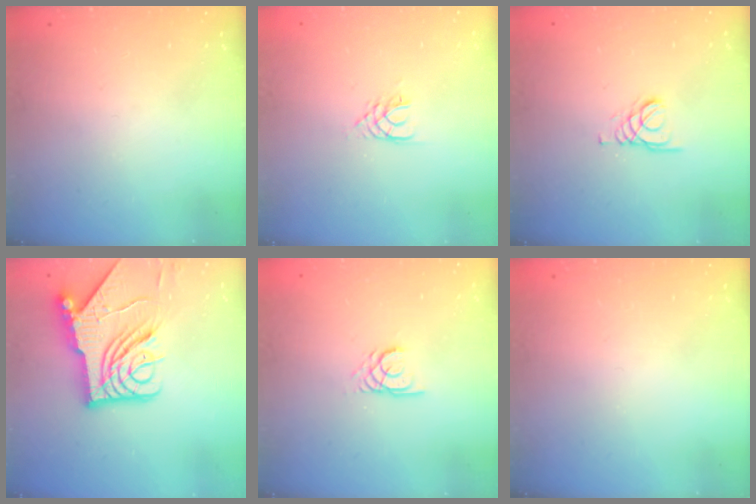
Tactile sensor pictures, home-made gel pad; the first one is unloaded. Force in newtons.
{"total": 3.2, "press": 3.2, "slide": 0.4}
{"total": 1.8, "press": 1.8, "slide": 0.2}
{"total": 16.1, "press": 16.0, "slide": 1.9}
{"total": 2.4, "press": 2.4, "slide": 0.2}
{"total": 0.0}